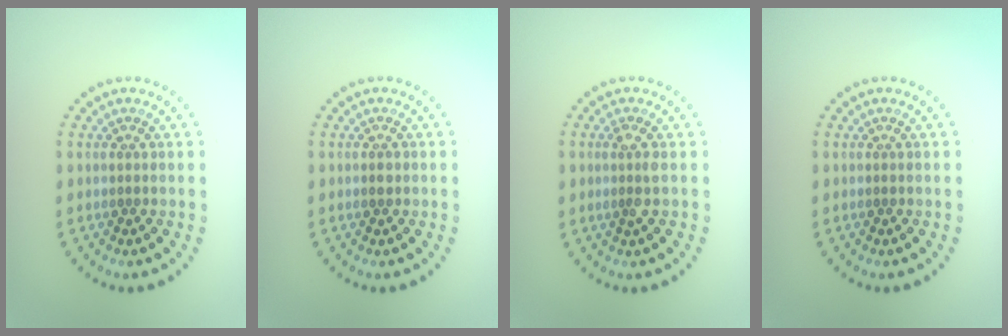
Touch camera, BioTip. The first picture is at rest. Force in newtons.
{"total": 1.0, "press": 1.0, "slide": 0.0}
{"total": 1.5, "press": 1.3, "slide": 0.9}
{"total": 0.0}